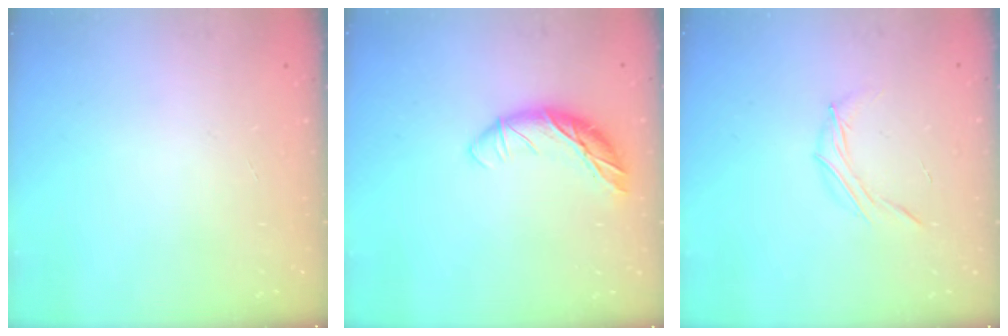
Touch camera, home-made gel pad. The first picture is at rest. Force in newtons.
{"total": 11.1, "press": 11.1, "slide": 0.7}
{"total": 5.5, "press": 5.4, "slide": 1.3}